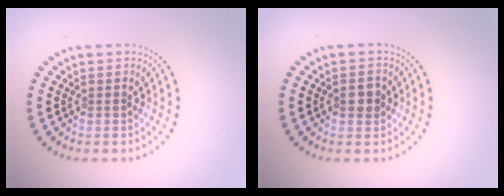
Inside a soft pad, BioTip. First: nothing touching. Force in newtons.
{"total": 1.7, "press": 1.7, "slide": 0.1}